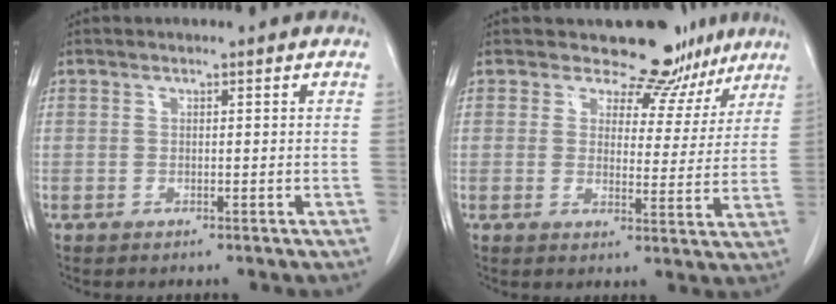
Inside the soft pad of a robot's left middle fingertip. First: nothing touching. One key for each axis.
{"total": 10.5, "fx": 9.1, "fy": 4.9, "fz": 1.6, "tx": 0.008, "ty": -0.013, "tz": 0.093}